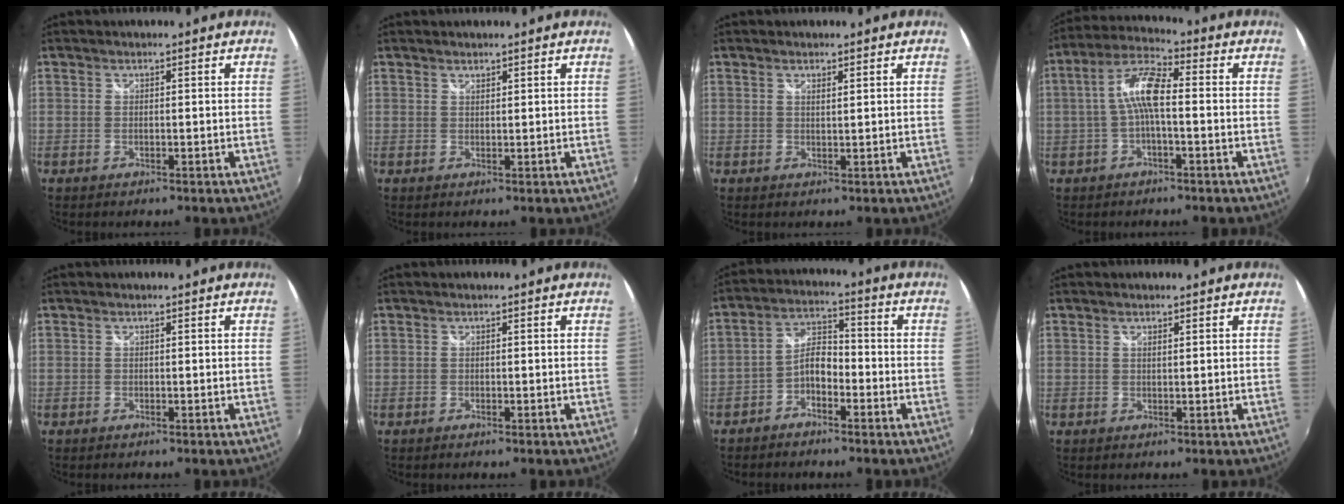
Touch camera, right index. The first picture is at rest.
{"total": 1.0, "force": [0.9, 0.2, 0.1], "torque": [0.000, 0.000, 0.017]}
{"total": 9.0, "force": [7.8, 0.3, 4.6], "torque": [-0.061, -0.017, 0.121]}
{"total": 7.8, "force": [-0.6, 2.0, 7.5], "torque": [-0.161, 0.019, -0.012]}
{"total": 0.0}
{"total": 0.0}
{"total": 5.3, "force": [-3.3, 2.6, 3.2], "torque": [-0.072, 0.020, -0.062]}
{"total": 0.8, "force": [0.6, 0.0, 0.5], "torque": [-0.008, 0.001, 0.010]}